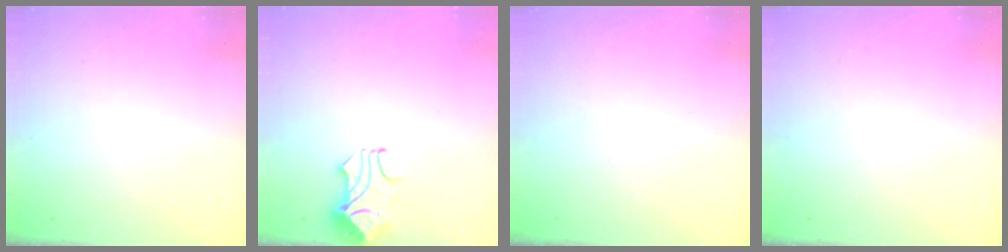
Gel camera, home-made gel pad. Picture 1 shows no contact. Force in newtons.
{"total": 1.8, "press": 1.4, "slide": 1.1}
{"total": 0.0}
{"total": 0.0}